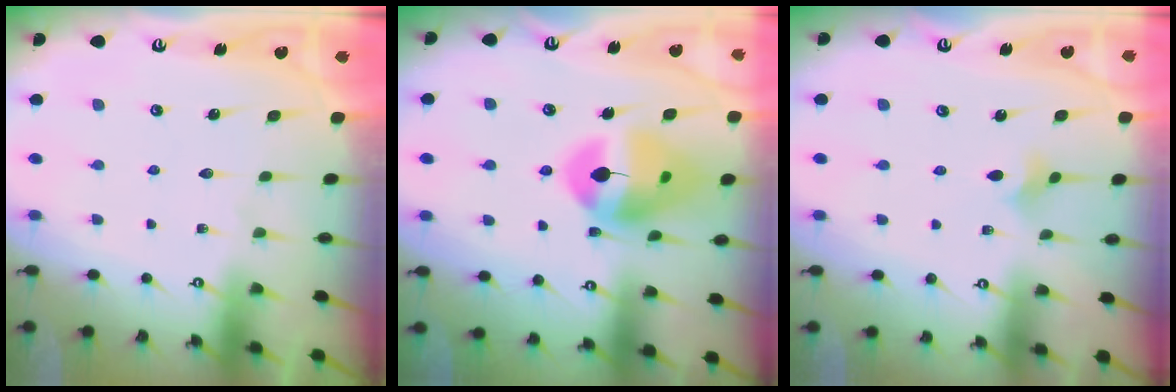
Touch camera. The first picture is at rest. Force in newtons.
{"total": 16.8, "press": 16.7, "slide": 2.1}
{"total": 1.9, "press": 1.8, "slide": 0.5}